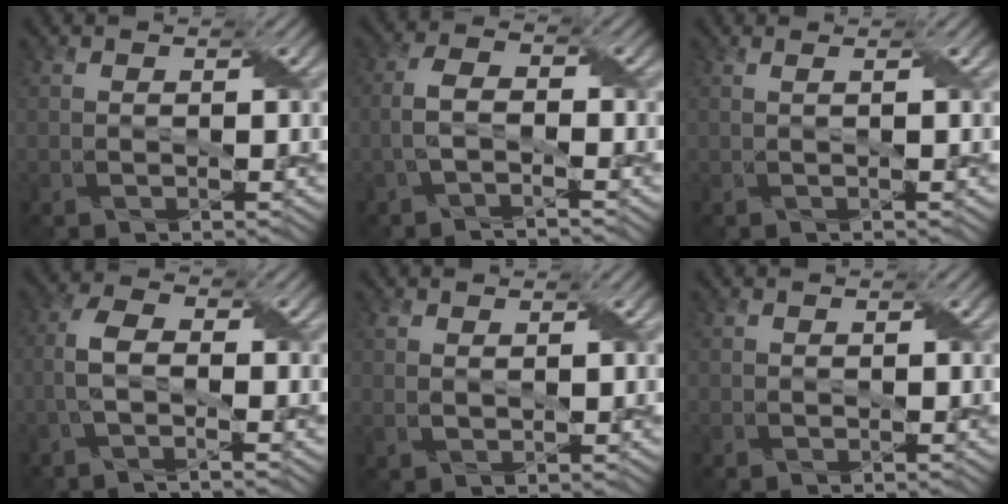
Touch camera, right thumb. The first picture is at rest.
{"total": 3.2, "force": [-1.5, 1.0, 2.6], "torque": [-0.061, 0.004, -0.035]}
{"total": 2.0, "force": [0.3, 0.5, 1.9], "torque": [-0.028, 0.008, -0.012]}
{"total": 3.6, "force": [-1.3, 1.2, 3.2], "torque": [-0.076, 0.006, -0.034]}
{"total": 1.4, "force": [0.8, 0.5, 1.0], "torque": [-0.019, -0.004, 0.019]}
{"total": 0.0}